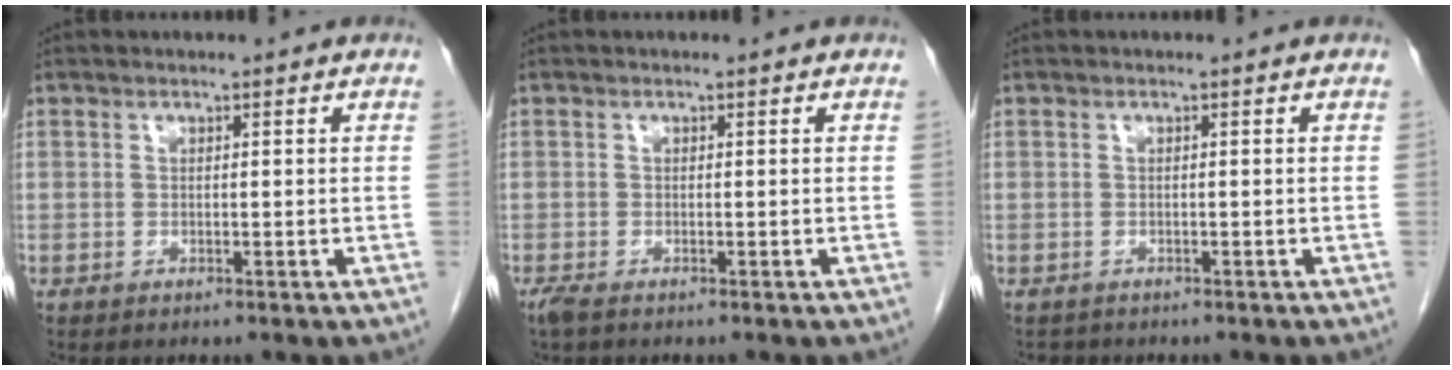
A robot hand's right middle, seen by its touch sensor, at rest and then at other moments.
{"total": 1.5, "force": [-1.1, 0.3, 0.9], "torque": [-0.026, -0.008, -0.022]}
{"total": 0.9, "force": [-0.8, 0.5, -0.1], "torque": [-0.008, 0.000, -0.014]}